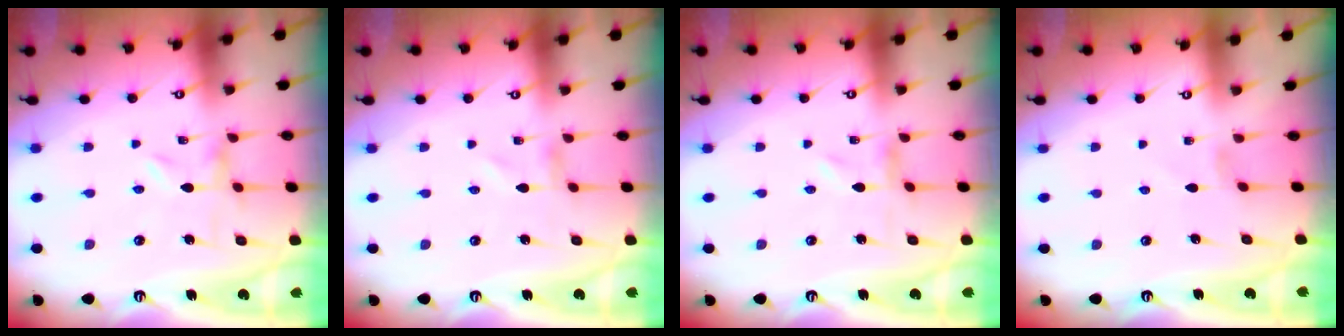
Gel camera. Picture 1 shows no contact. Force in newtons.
{"total": 1.0, "press": 1.0, "slide": 0.0}
{"total": 0.0}
{"total": 0.0}